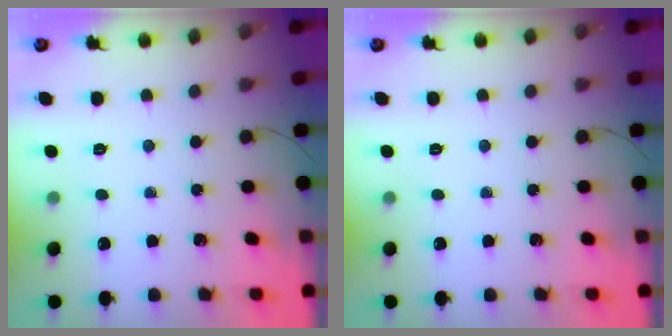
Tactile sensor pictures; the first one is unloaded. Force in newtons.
{"total": 0.0}